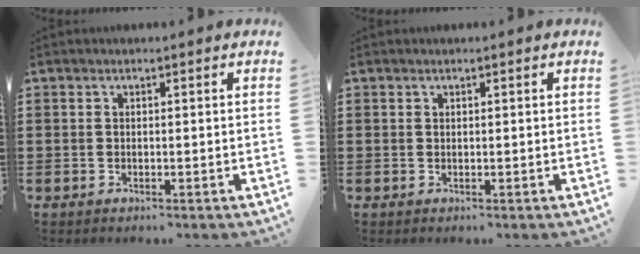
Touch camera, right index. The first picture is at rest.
{"total": 0.0}